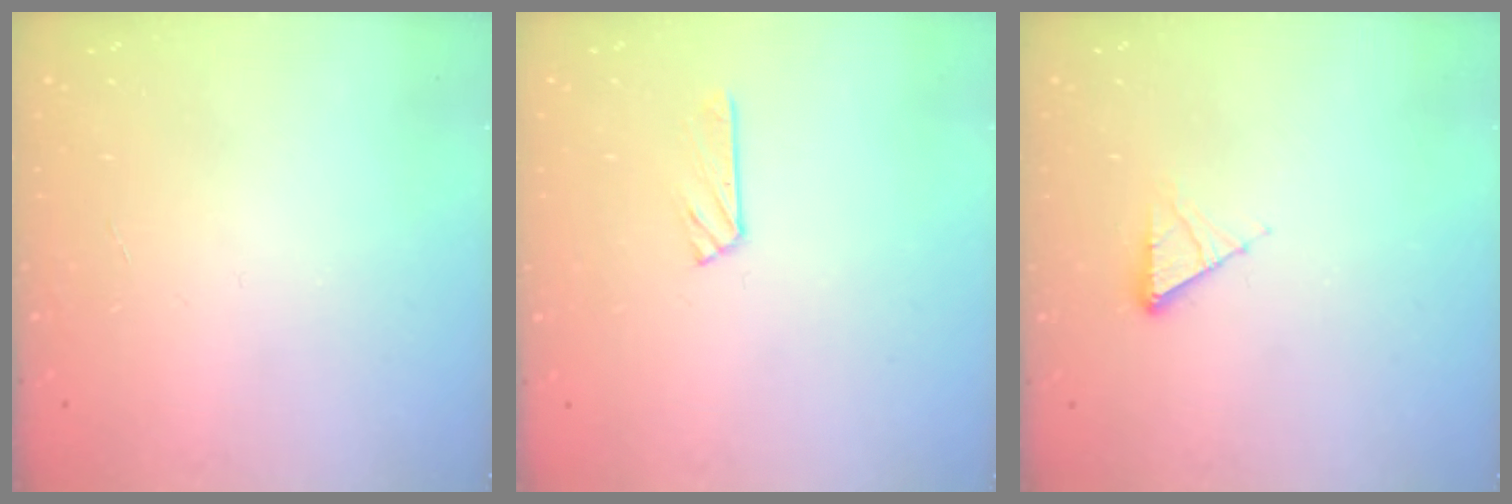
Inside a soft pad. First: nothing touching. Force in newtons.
{"total": 2.9, "press": 2.8, "slide": 0.3}
{"total": 5.2, "press": 5.2, "slide": 0.8}